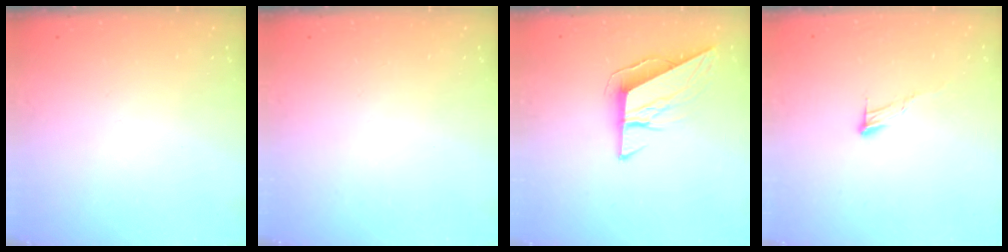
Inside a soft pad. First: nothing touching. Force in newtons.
{"total": 0.0}
{"total": 8.2, "press": 8.2, "slide": 0.3}
{"total": 6.1, "press": 6.1, "slide": 0.3}